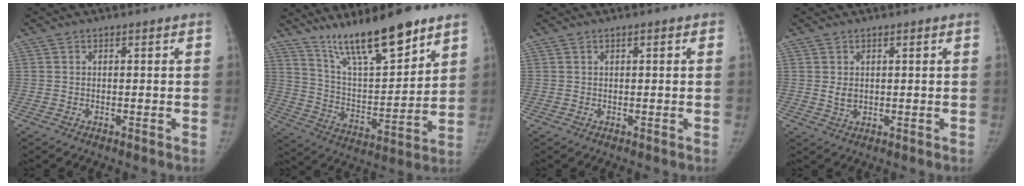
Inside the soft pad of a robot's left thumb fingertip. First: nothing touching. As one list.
[{"total": 18.2, "force": [13.4, 4.2, 11.6], "torque": [-0.163, -0.078, 0.239]}, {"total": 0.9, "force": [0.4, 0.3, 0.7], "torque": [-0.011, 0.002, 0.003]}, {"total": 2.1, "force": [0.5, 1.5, 1.4], "torque": [-0.020, -0.007, 0.014]}]